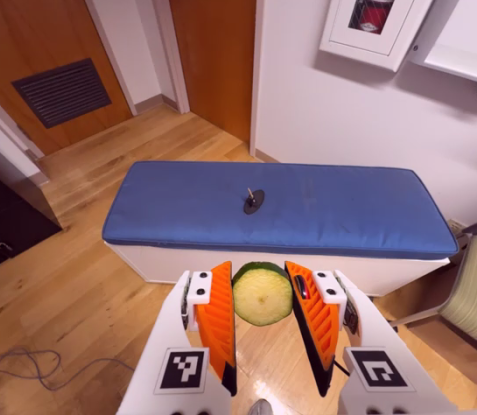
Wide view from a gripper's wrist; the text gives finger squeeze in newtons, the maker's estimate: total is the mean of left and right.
{"total": 8.9, "left": 8.6, "right": 9.2}